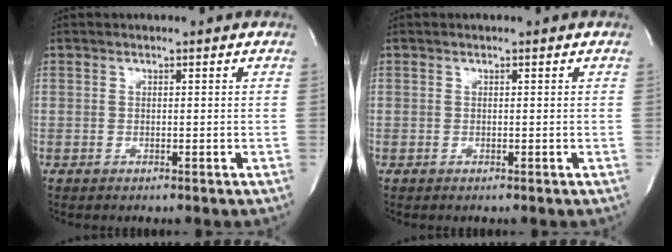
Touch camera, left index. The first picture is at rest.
{"total": 0.0}